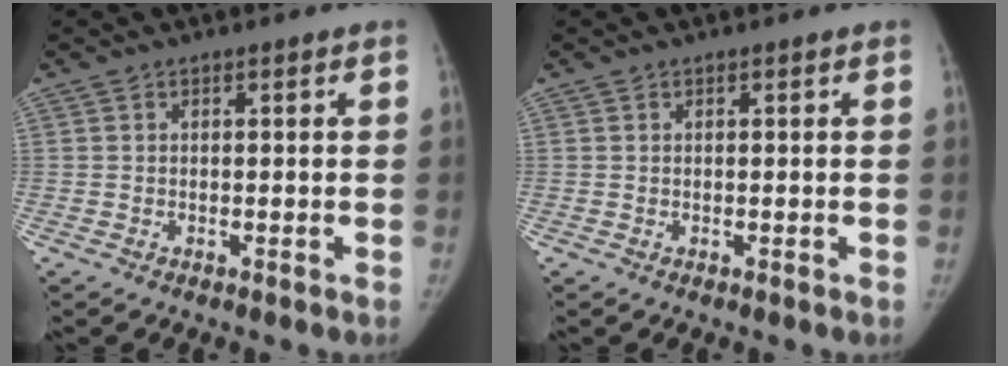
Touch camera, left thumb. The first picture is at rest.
{"total": 0.0}